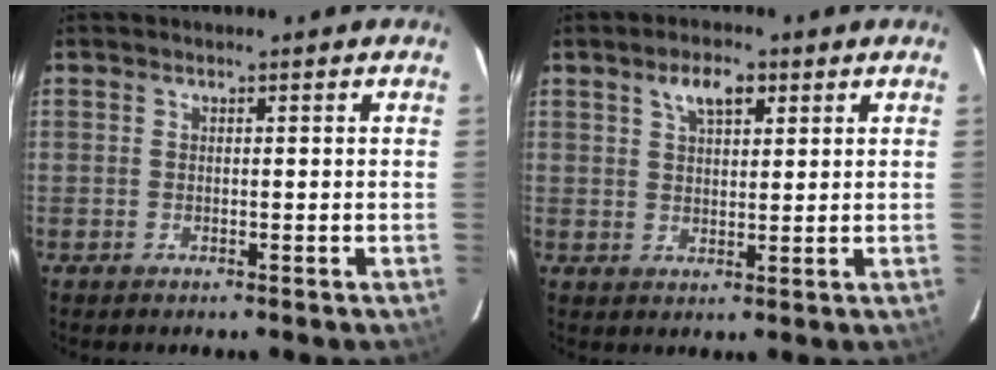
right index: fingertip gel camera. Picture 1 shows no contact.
{"total": 5.0, "force": [2.7, 2.3, 3.5], "torque": [-0.060, 0.012, 0.049]}